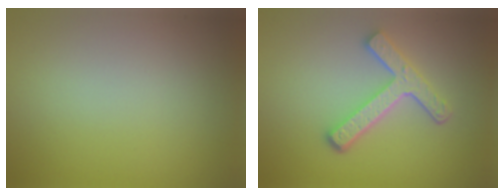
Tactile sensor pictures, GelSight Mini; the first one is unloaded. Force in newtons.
{"total": 4.5, "press": 3.4, "slide": 3.0}